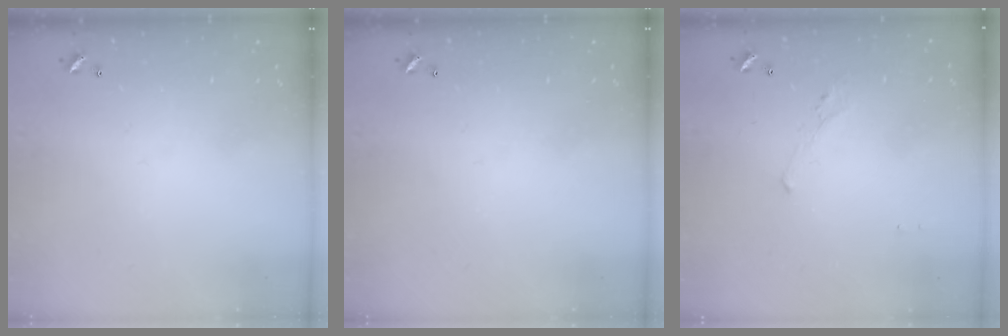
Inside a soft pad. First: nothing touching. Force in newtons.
{"total": 0.0}
{"total": 0.8, "press": 0.4, "slide": 0.7}